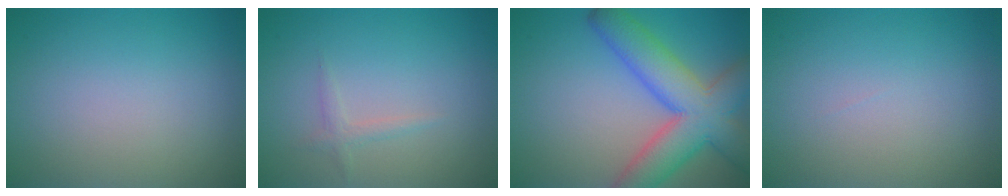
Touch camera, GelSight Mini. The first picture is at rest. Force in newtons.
{"total": 1.0, "press": 1.0, "slide": 0.0}
{"total": 9.2, "press": 9.2, "slide": 0.5}
{"total": 0.0}